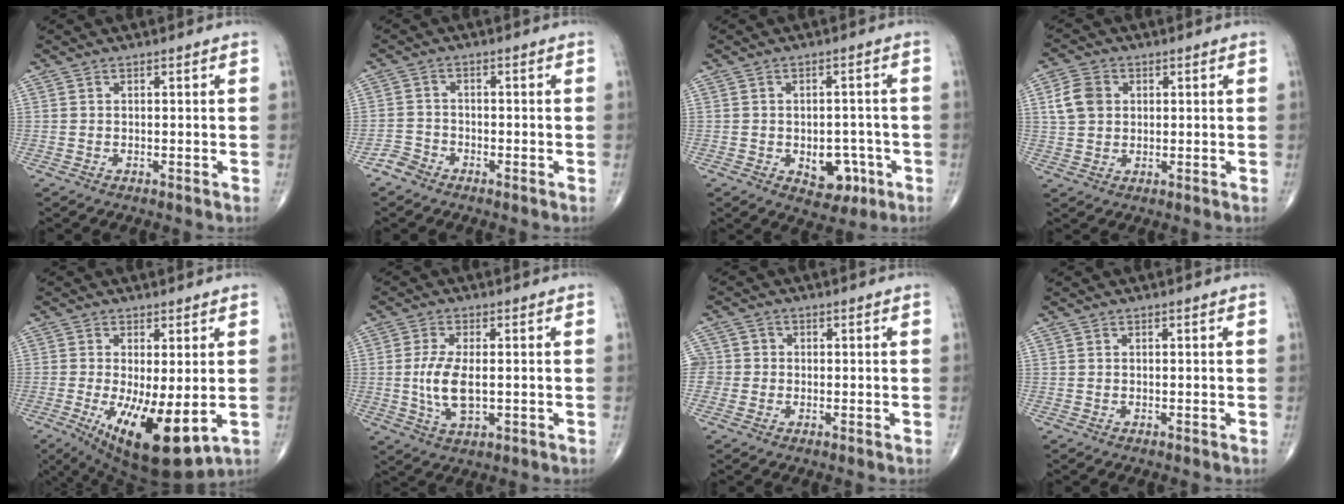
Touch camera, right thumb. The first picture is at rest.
{"total": 2.5, "force": [-2.1, 1.4, 0.1], "torque": [0.002, 0.008, -0.045]}
{"total": 7.2, "force": [-2.5, 4.9, 4.7], "torque": [-0.028, 0.018, -0.022]}
{"total": 6.1, "force": [1.4, 4.8, 3.5], "torque": [-0.056, 0.004, 0.025]}
{"total": 13.9, "force": [-3.0, 4.8, 12.7], "torque": [-0.211, -0.029, -0.030]}
{"total": 7.8, "force": [-0.4, 3.5, 6.9], "torque": [-0.144, -0.010, -0.005]}
{"total": 3.9, "force": [-0.6, 3.9, 0.6], "torque": [0.007, 0.012, -0.016]}
{"total": 0.0}